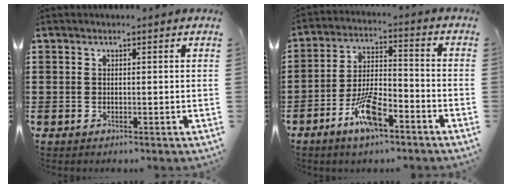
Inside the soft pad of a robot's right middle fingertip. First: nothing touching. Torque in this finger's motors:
{"motor_torque": [2.13, 0.00, 0.51, 0.19]}